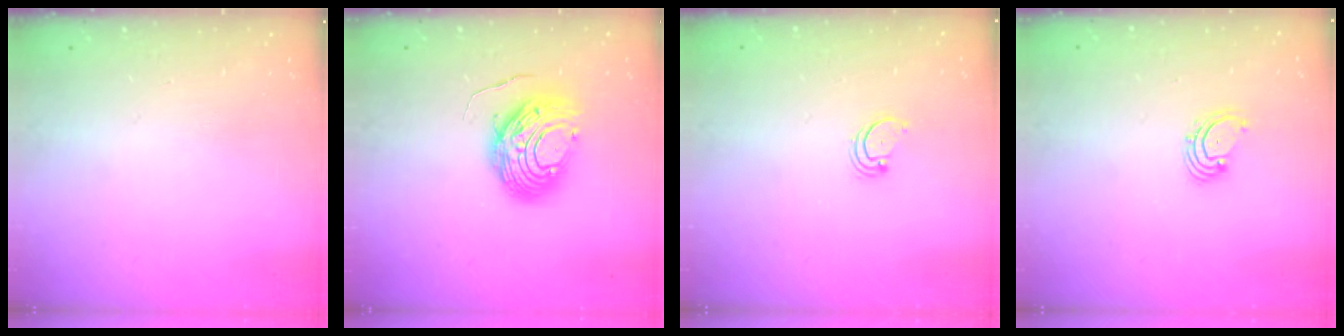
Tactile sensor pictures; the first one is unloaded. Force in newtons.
{"total": 11.1, "press": 11.0, "slide": 1.0}
{"total": 2.2, "press": 2.2, "slide": 0.2}
{"total": 1.8, "press": 1.7, "slide": 0.7}